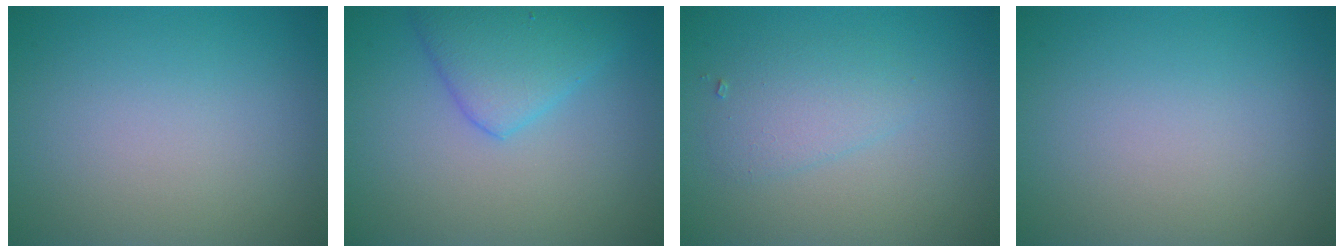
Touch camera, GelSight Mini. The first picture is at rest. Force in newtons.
{"total": 3.9, "press": 3.9, "slide": 0.2}
{"total": 2.2, "press": 2.2, "slide": 0.1}
{"total": 0.0}